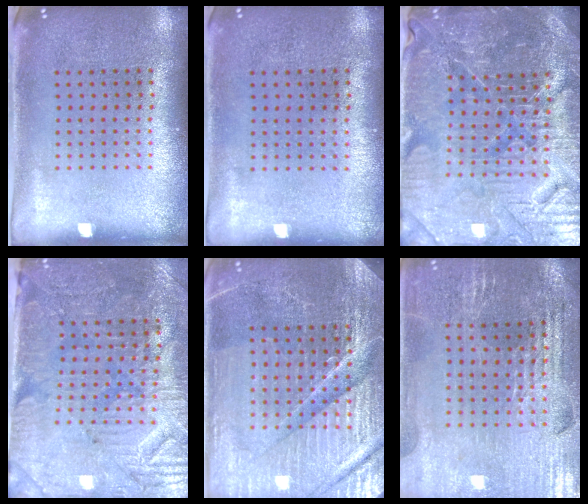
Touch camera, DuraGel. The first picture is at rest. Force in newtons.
{"total": 0.0}
{"total": 5.4, "press": 5.1, "slide": 1.8}
{"total": 3.5, "press": 3.3, "slide": 1.2}
{"total": 5.1, "press": 4.8, "slide": 1.8}
{"total": 2.9, "press": 2.8, "slide": 0.5}